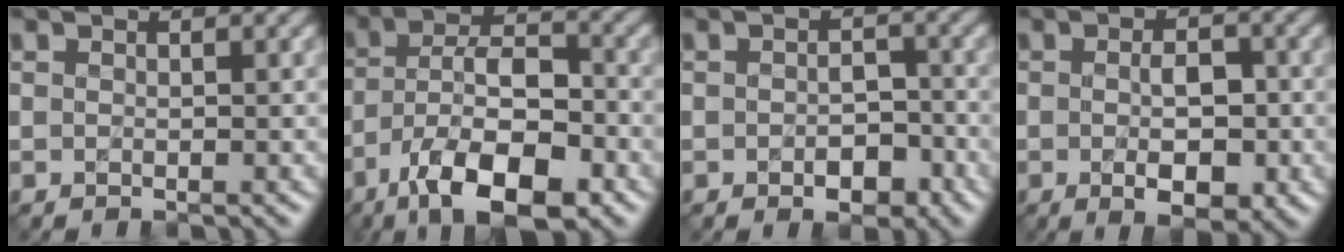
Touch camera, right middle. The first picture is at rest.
{"total": 11.1, "force": [-6.1, 4.6, 8.1], "torque": [-0.145, 0.000, -0.111]}
{"total": 3.0, "force": [-1.2, 1.7, 2.1], "torque": [-0.027, 0.002, -0.017]}
{"total": 4.4, "force": [-0.8, 1.9, 3.9], "torque": [-0.061, -0.003, -0.011]}